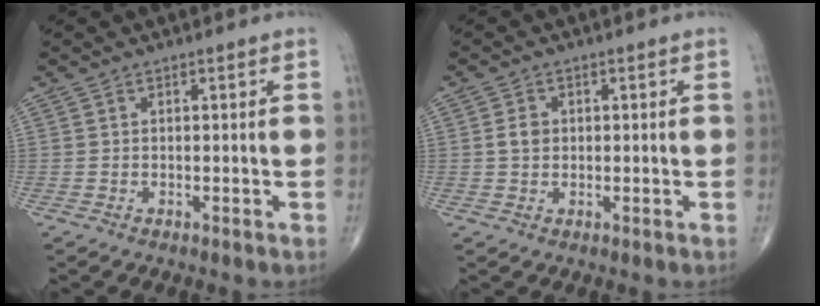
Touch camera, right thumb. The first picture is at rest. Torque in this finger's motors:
{"motor_torque": [0.15, 0.63, 0.25, -0.17, 0.02]}